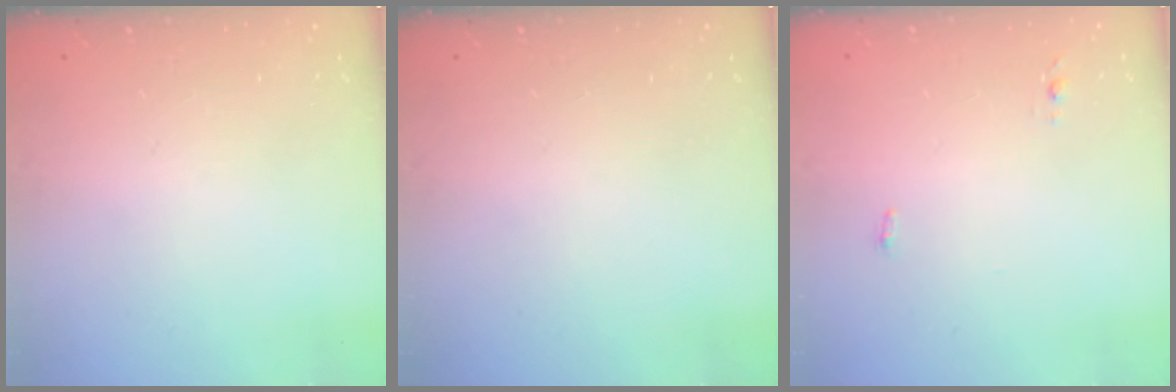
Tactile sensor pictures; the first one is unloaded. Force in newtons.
{"total": 0.0}
{"total": 3.4, "press": 3.2, "slide": 1.1}